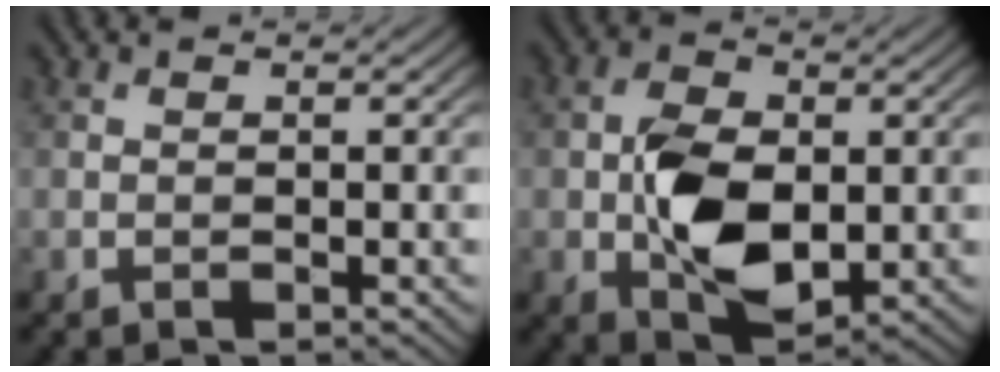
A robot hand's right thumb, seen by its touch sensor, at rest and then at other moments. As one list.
[{"total": 8.2, "force": [-0.9, 5.0, 6.5], "torque": [-0.131, -0.006, -0.018]}]